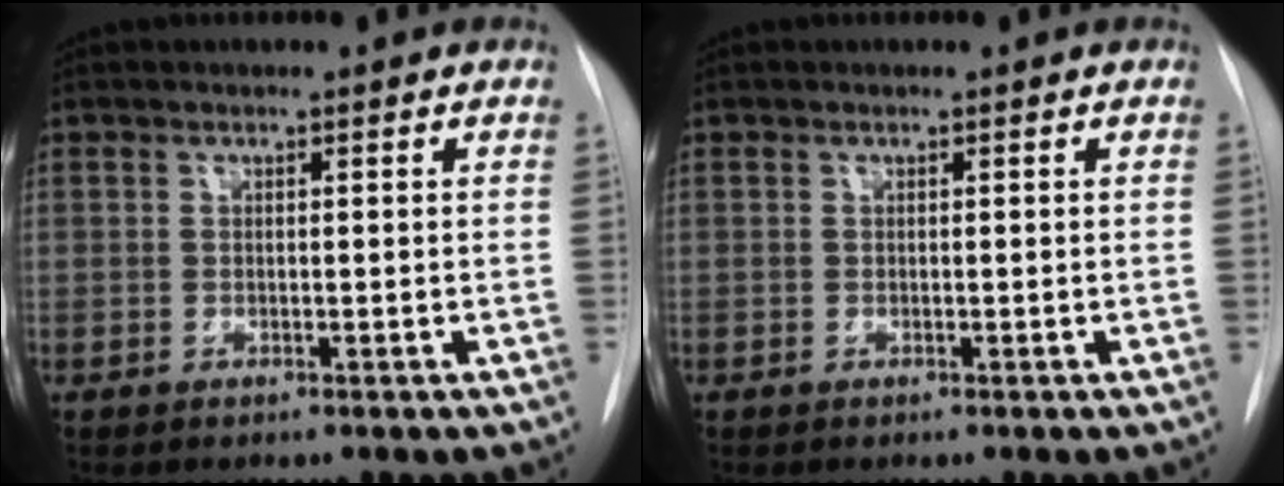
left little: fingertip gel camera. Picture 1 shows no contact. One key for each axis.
{"total": 0.0}